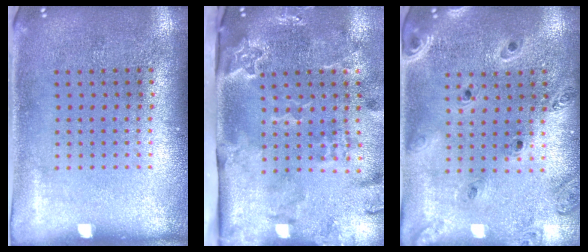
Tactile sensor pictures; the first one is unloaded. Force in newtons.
{"total": 3.5, "press": 2.4, "slide": 2.5}
{"total": 1.3, "press": 1.3, "slide": 0.2}